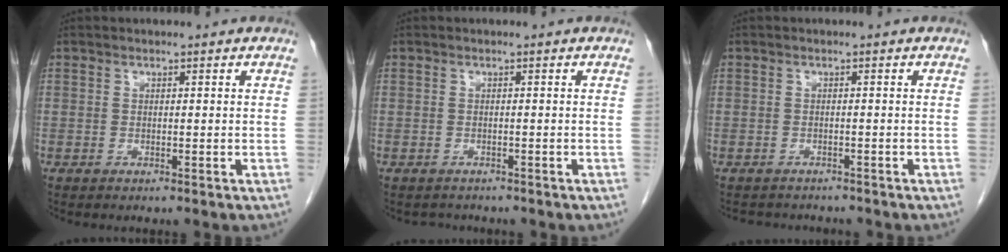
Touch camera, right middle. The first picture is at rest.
{"total": 1.6, "force": [-1.4, 0.7, -0.1], "torque": [-0.002, -0.002, -0.021]}
{"total": 3.8, "force": [-3.4, 1.6, 0.3], "torque": [-0.003, -0.001, -0.046]}